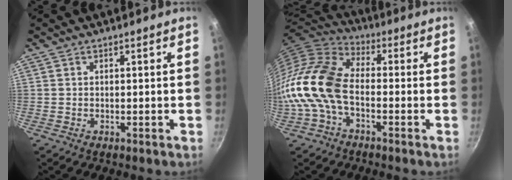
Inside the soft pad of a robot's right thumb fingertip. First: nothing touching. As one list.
[{"total": 13.9, "force": [-3.2, 8.4, 10.7], "torque": [-0.196, 0.035, -0.081]}]